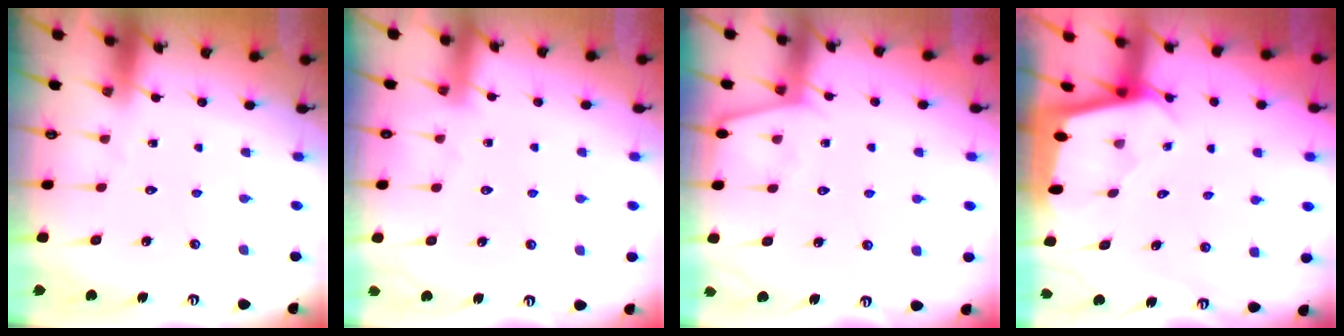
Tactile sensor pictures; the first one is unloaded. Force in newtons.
{"total": 1.9, "press": 1.9, "slide": 0.4}
{"total": 2.7, "press": 2.7, "slide": 0.4}
{"total": 2.1, "press": 2.1, "slide": 0.2}